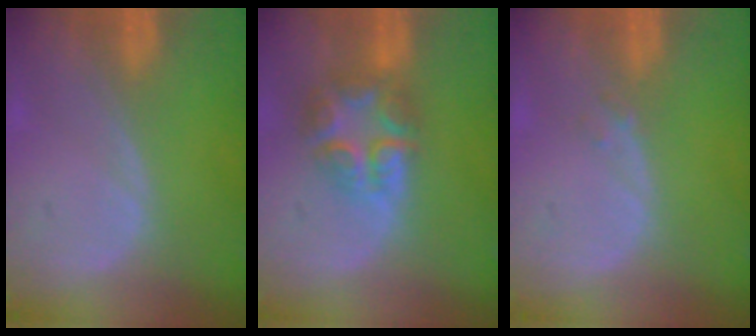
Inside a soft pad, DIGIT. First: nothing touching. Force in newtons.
{"total": 7.6, "press": 6.7, "slide": 3.6}
{"total": 0.9, "press": 0.9, "slide": 0.2}